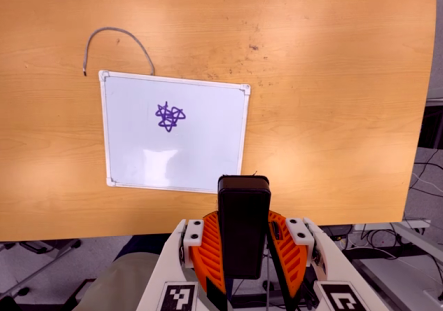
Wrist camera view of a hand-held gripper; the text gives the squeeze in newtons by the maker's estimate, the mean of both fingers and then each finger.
{"total": 8.5, "left": 6.7, "right": 10.2}